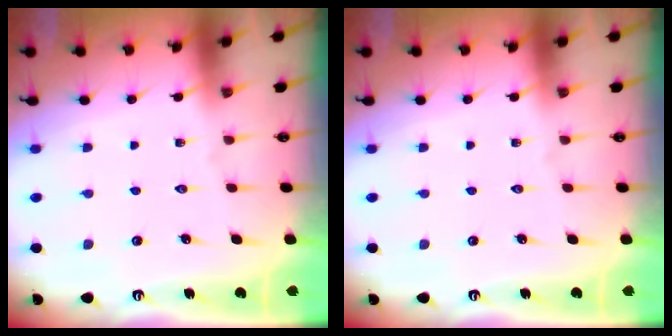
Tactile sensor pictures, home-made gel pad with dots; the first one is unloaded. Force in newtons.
{"total": 0.0}